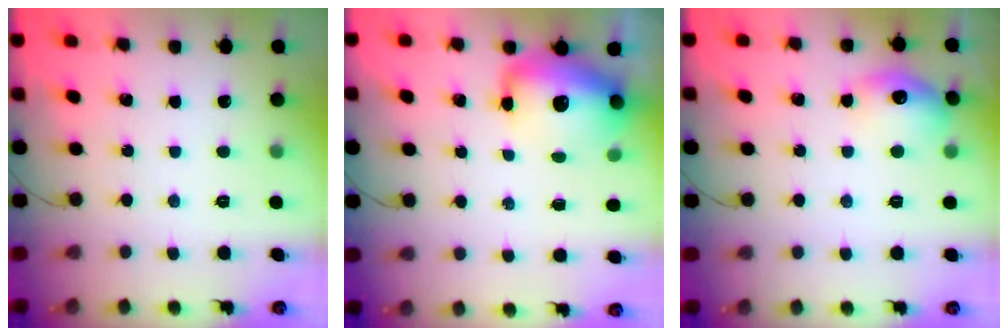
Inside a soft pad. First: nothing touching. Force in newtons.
{"total": 14.7, "press": 14.3, "slide": 3.6}
{"total": 11.8, "press": 11.7, "slide": 0.7}